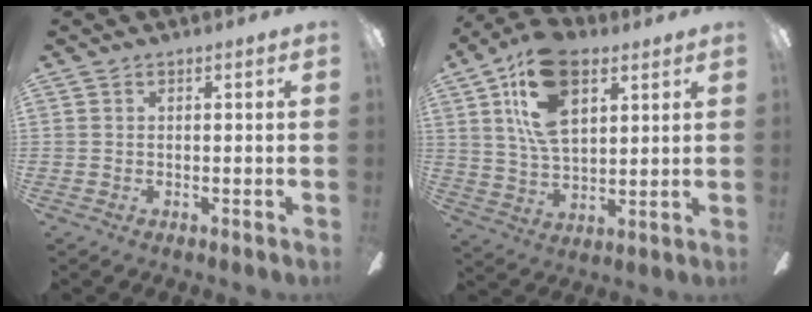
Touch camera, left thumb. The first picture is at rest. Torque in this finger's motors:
{"motor_torque": [1.32, 1.98, 0.46, -0.45, 0.13]}